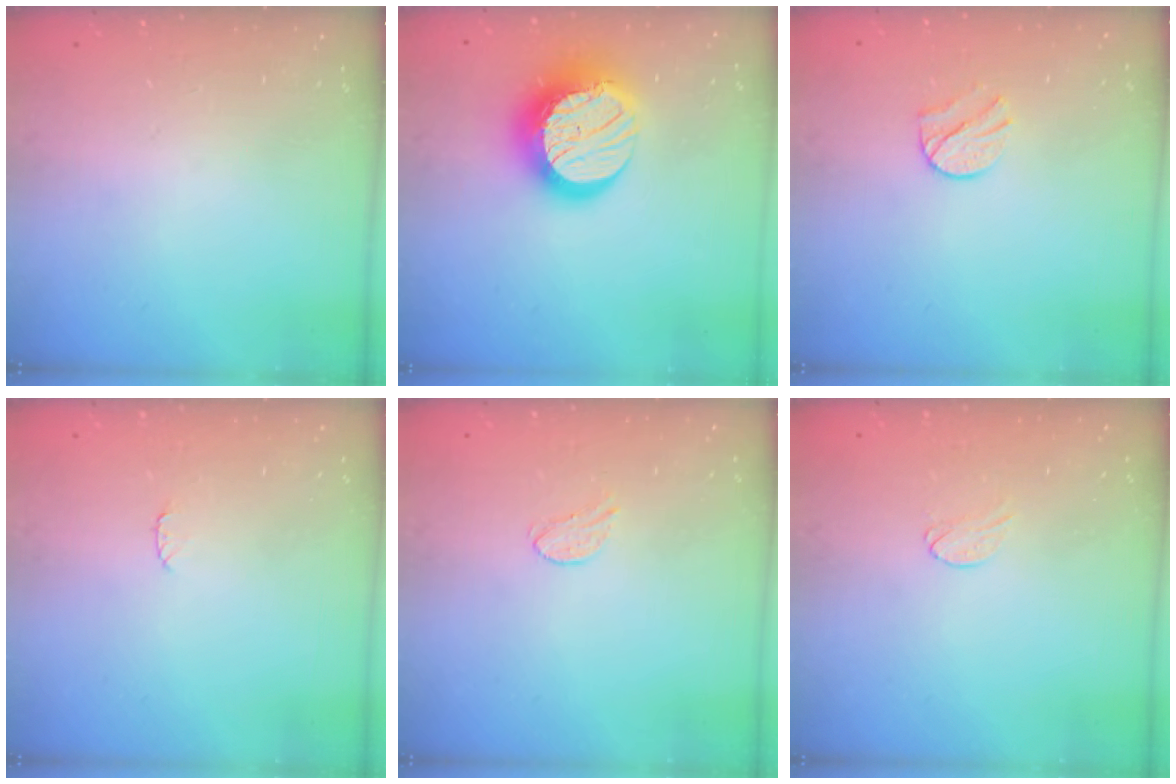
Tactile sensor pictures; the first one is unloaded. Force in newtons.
{"total": 17.8, "press": 17.8, "slide": 1.2}
{"total": 6.4, "press": 6.4, "slide": 0.6}
{"total": 4.1, "press": 4.1, "slide": 0.5}
{"total": 5.7, "press": 5.7, "slide": 0.5}
{"total": 4.7, "press": 4.6, "slide": 0.4}